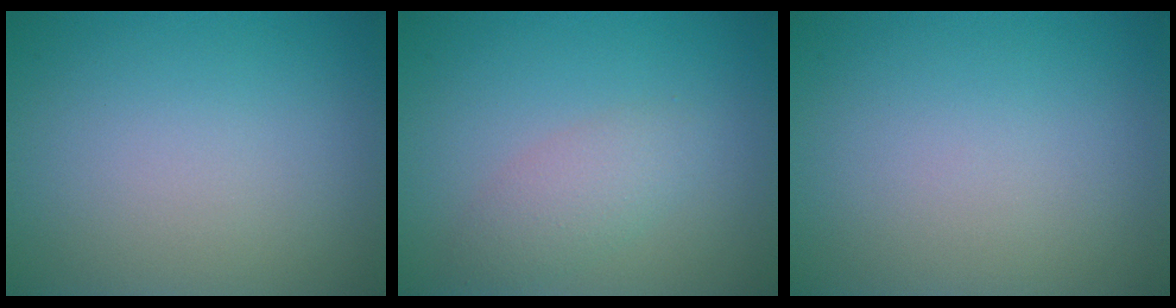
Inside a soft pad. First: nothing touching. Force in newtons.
{"total": 2.3, "press": 2.3, "slide": 0.1}
{"total": 0.0}